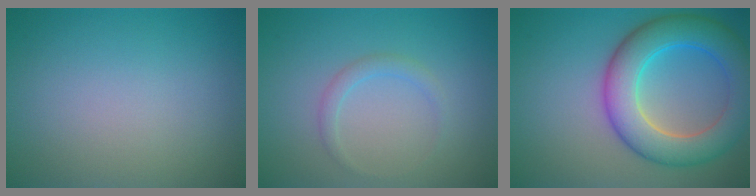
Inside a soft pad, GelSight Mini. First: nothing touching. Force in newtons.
{"total": 1.3, "press": 1.3, "slide": 0.0}
{"total": 8.1, "press": 8.1, "slide": 0.4}